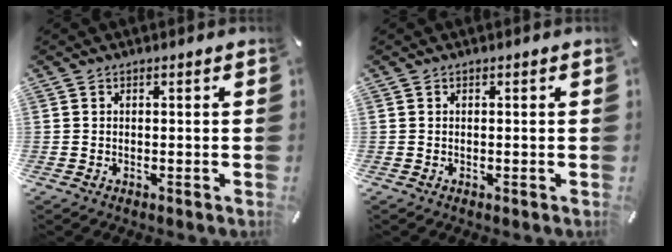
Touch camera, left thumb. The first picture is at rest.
{"total": 0.0}